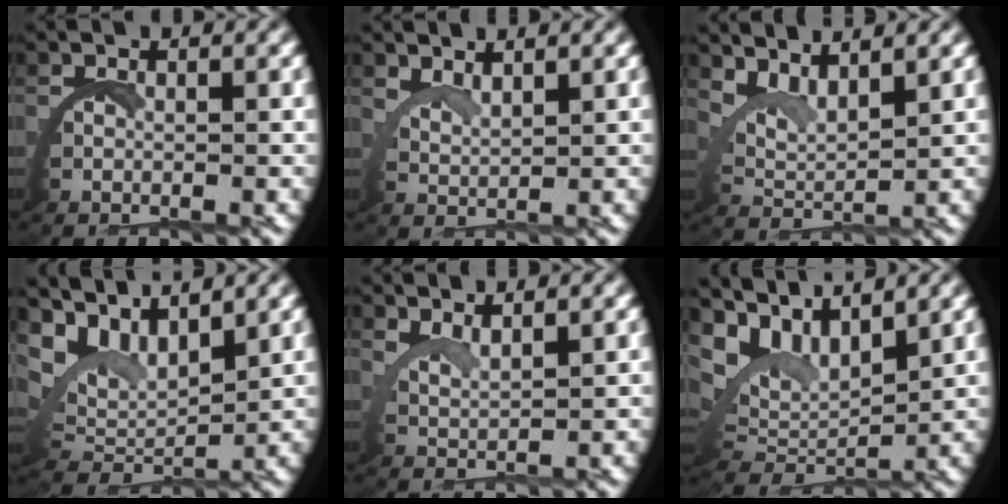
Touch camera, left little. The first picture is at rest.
{"total": 2.6, "force": [2.5, -0.5, 0.4], "torque": [-0.017, -0.005, 0.049]}
{"total": 4.3, "force": [3.4, 1.7, 1.9], "torque": [-0.056, -0.001, 0.054]}
{"total": 7.4, "force": [3.9, 4.4, 4.6], "torque": [-0.105, -0.001, 0.068]}
{"total": 2.7, "force": [2.5, -0.1, 0.9], "torque": [-0.030, -0.005, 0.047]}
{"total": 8.5, "force": [4.0, 5.2, 5.4], "torque": [-0.125, -0.002, 0.069]}